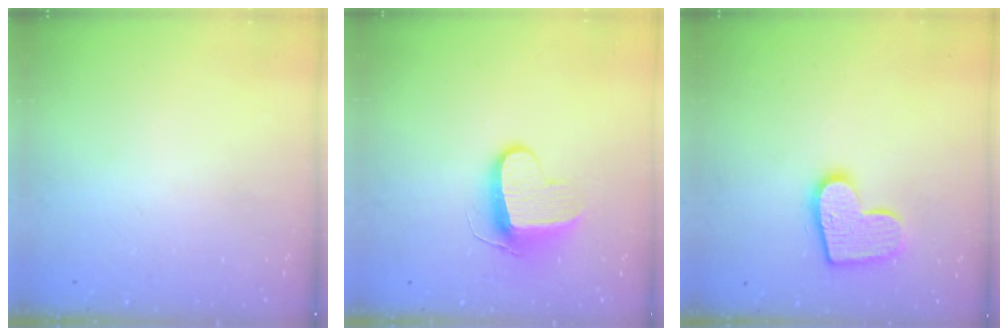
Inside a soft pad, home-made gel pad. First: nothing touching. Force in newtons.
{"total": 9.4, "press": 9.4, "slide": 0.5}
{"total": 13.5, "press": 13.5, "slide": 0.8}